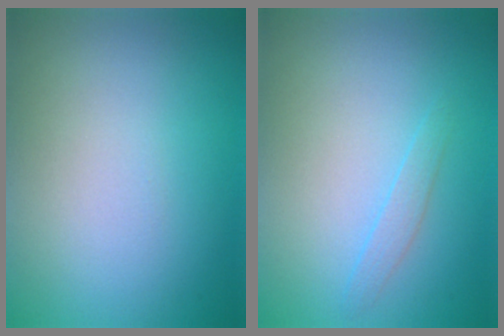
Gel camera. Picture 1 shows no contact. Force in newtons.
{"total": 0.9, "press": 0.9, "slide": 0.1}